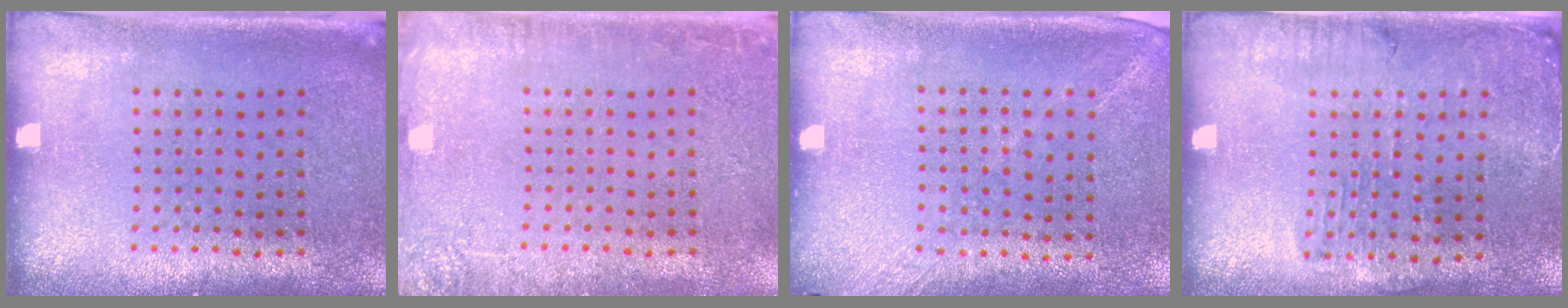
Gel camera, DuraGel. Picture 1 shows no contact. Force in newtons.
{"total": 2.6, "press": 2.5, "slide": 0.5}
{"total": 1.2, "press": 0.9, "slide": 0.8}
{"total": 1.4, "press": 1.4, "slide": 0.3}